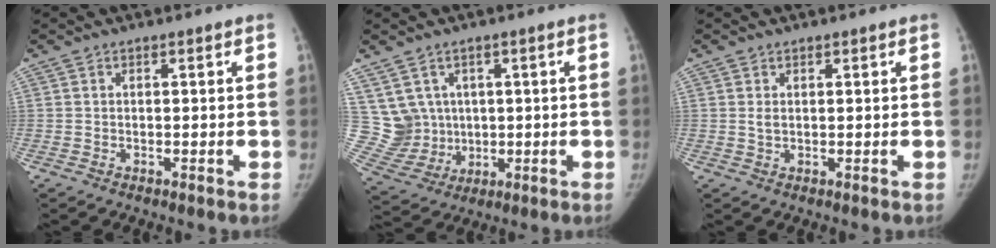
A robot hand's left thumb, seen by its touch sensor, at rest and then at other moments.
{"total": 8.5, "force": [2.7, 7.8, 1.9], "torque": [-0.011, -0.008, 0.073]}
{"total": 1.1, "force": [0.4, 0.8, 0.7], "torque": [-0.004, -0.004, 0.009]}